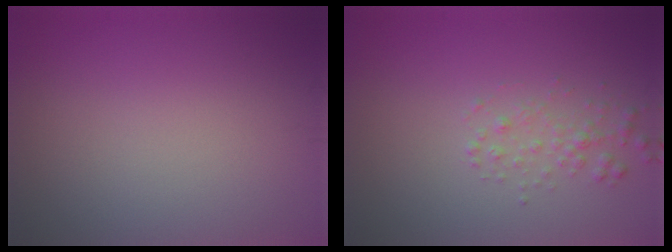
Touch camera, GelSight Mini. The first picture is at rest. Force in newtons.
{"total": 1.6, "press": 1.6, "slide": 0.0}